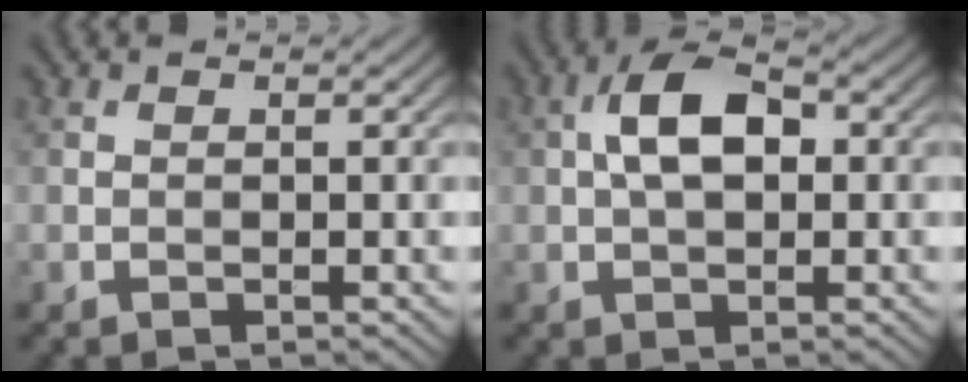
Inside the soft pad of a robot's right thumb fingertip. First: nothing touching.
{"total": 6.3, "force": [0.6, 3.5, 5.2], "torque": [-0.102, 0.013, 0.006]}